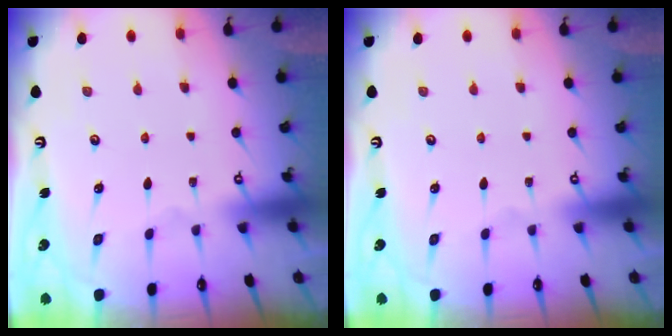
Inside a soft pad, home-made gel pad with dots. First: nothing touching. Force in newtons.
{"total": 0.0}